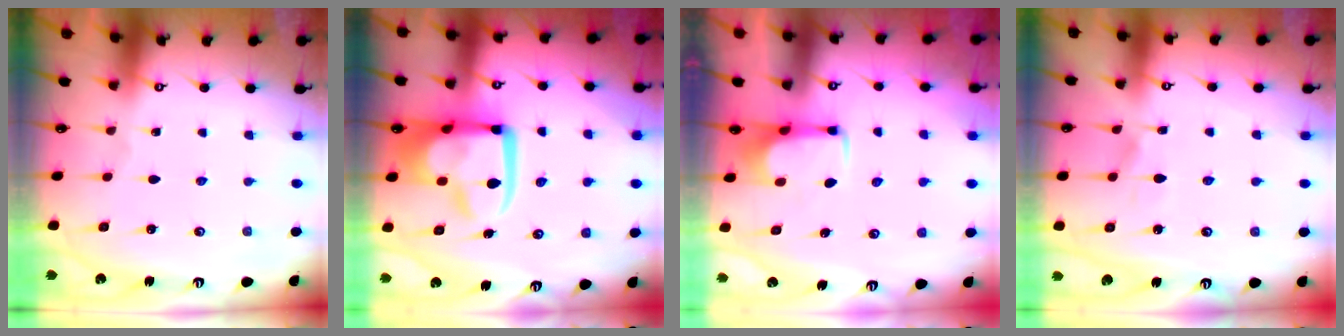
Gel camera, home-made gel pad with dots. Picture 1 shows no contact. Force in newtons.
{"total": 16.2, "press": 16.1, "slide": 1.9}
{"total": 1.7, "press": 1.7, "slide": 0.4}
{"total": 5.0, "press": 5.0, "slide": 0.6}